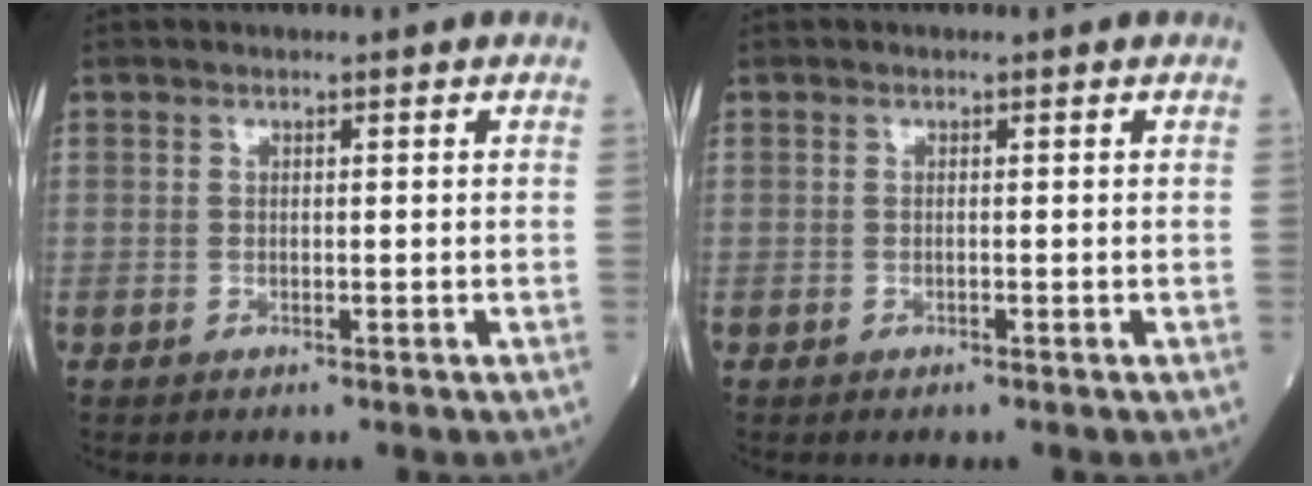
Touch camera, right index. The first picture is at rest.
{"total": 0.0}